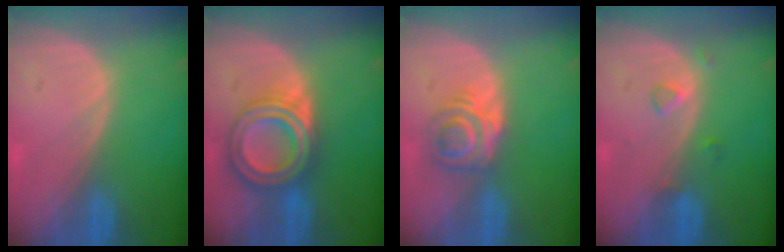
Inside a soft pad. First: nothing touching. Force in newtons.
{"total": 8.0, "press": 8.0, "slide": 0.5}
{"total": 6.1, "press": 5.0, "slide": 3.4}
{"total": 1.8, "press": 1.8, "slide": 0.1}